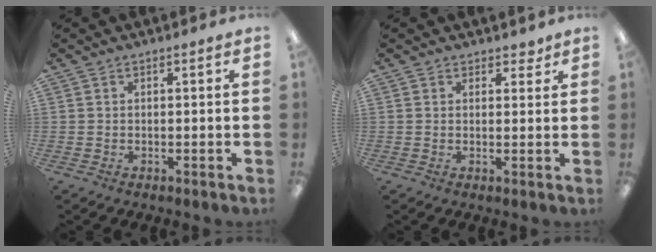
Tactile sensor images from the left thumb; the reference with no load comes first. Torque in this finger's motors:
{"motor_torque": [-0.47, -0.30, -0.42, 0.10, -0.05]}